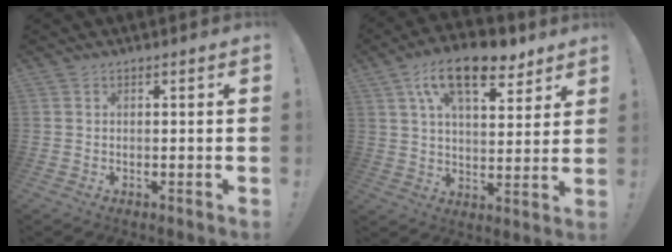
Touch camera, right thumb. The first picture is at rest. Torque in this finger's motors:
{"motor_torque": [1.15, 1.75, 0.74, 0.69, 0.14]}